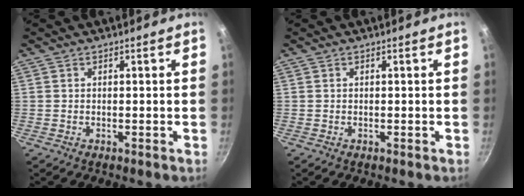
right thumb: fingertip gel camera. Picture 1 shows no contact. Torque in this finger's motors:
{"motor_torque": [0.01, 0.01, 0.01, -0.01, 0.00]}